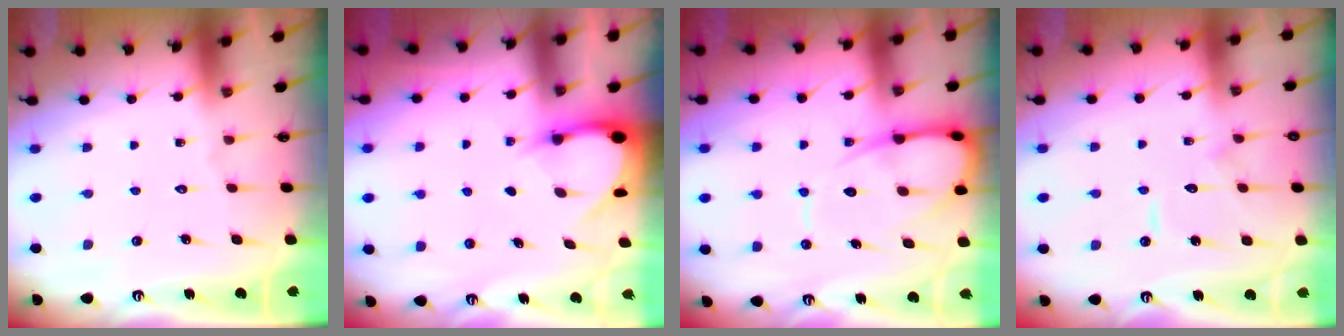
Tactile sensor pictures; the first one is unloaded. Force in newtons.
{"total": 3.4, "press": 3.4, "slide": 0.2}
{"total": 10.5, "press": 10.4, "slide": 1.4}
{"total": 8.5, "press": 8.4, "slide": 0.8}